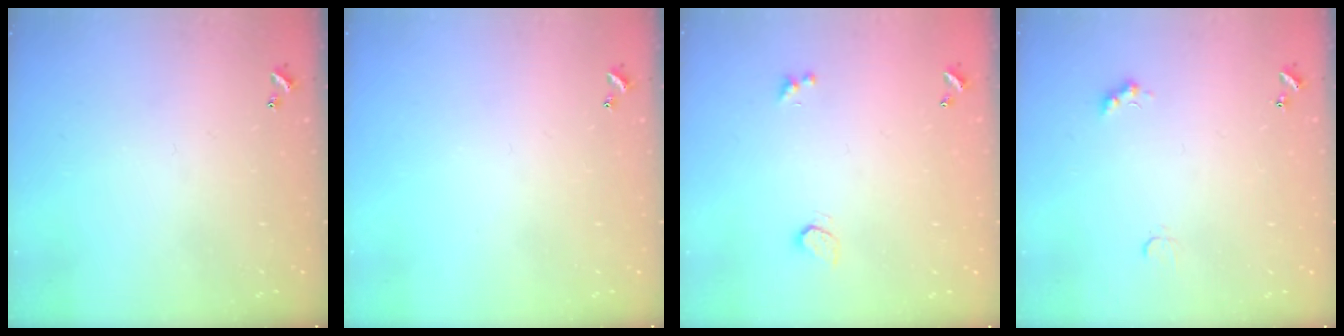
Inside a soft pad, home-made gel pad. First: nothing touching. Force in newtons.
{"total": 0.0}
{"total": 0.9, "press": 0.8, "slide": 0.4}
{"total": 2.4, "press": 2.3, "slide": 0.5}